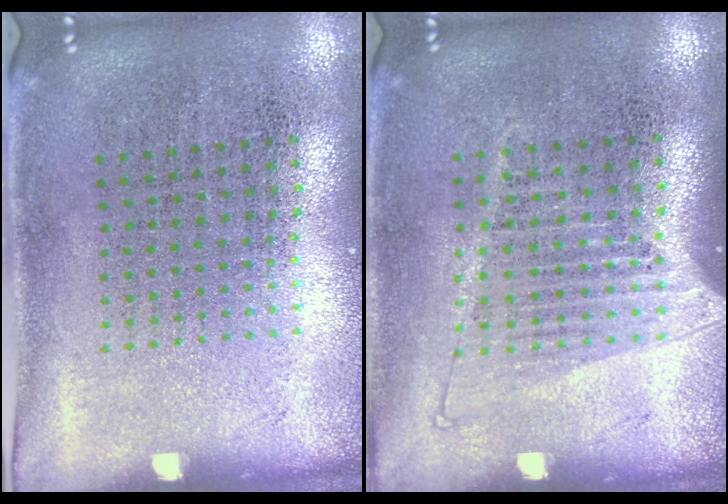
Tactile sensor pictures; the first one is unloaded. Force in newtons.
{"total": 1.3, "press": 1.1, "slide": 0.5}